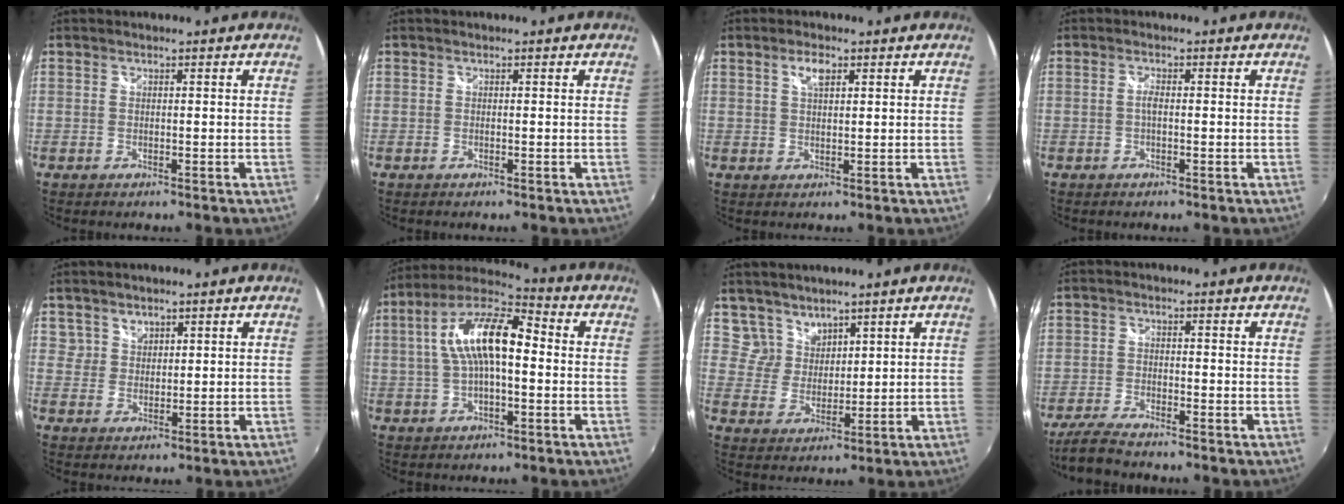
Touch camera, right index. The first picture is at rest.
{"total": 0.0}
{"total": 3.0, "force": [1.5, 1.2, 2.3], "torque": [-0.041, 0.004, 0.024]}
{"total": 1.3, "force": [-0.2, 0.4, 1.2], "torque": [-0.024, 0.002, -0.006]}
{"total": 3.2, "force": [2.3, 2.2, -0.1], "torque": [0.013, 0.011, 0.043]}
{"total": 14.3, "force": [0.9, 5.8, 13.1], "torque": [-0.245, 0.024, 0.007]}
{"total": 5.5, "force": [4.5, 3.2, 0.0], "torque": [0.010, 0.011, 0.093]}
{"total": 5.7, "force": [-5.1, 0.7, 2.5], "torque": [-0.076, -0.016, -0.099]}